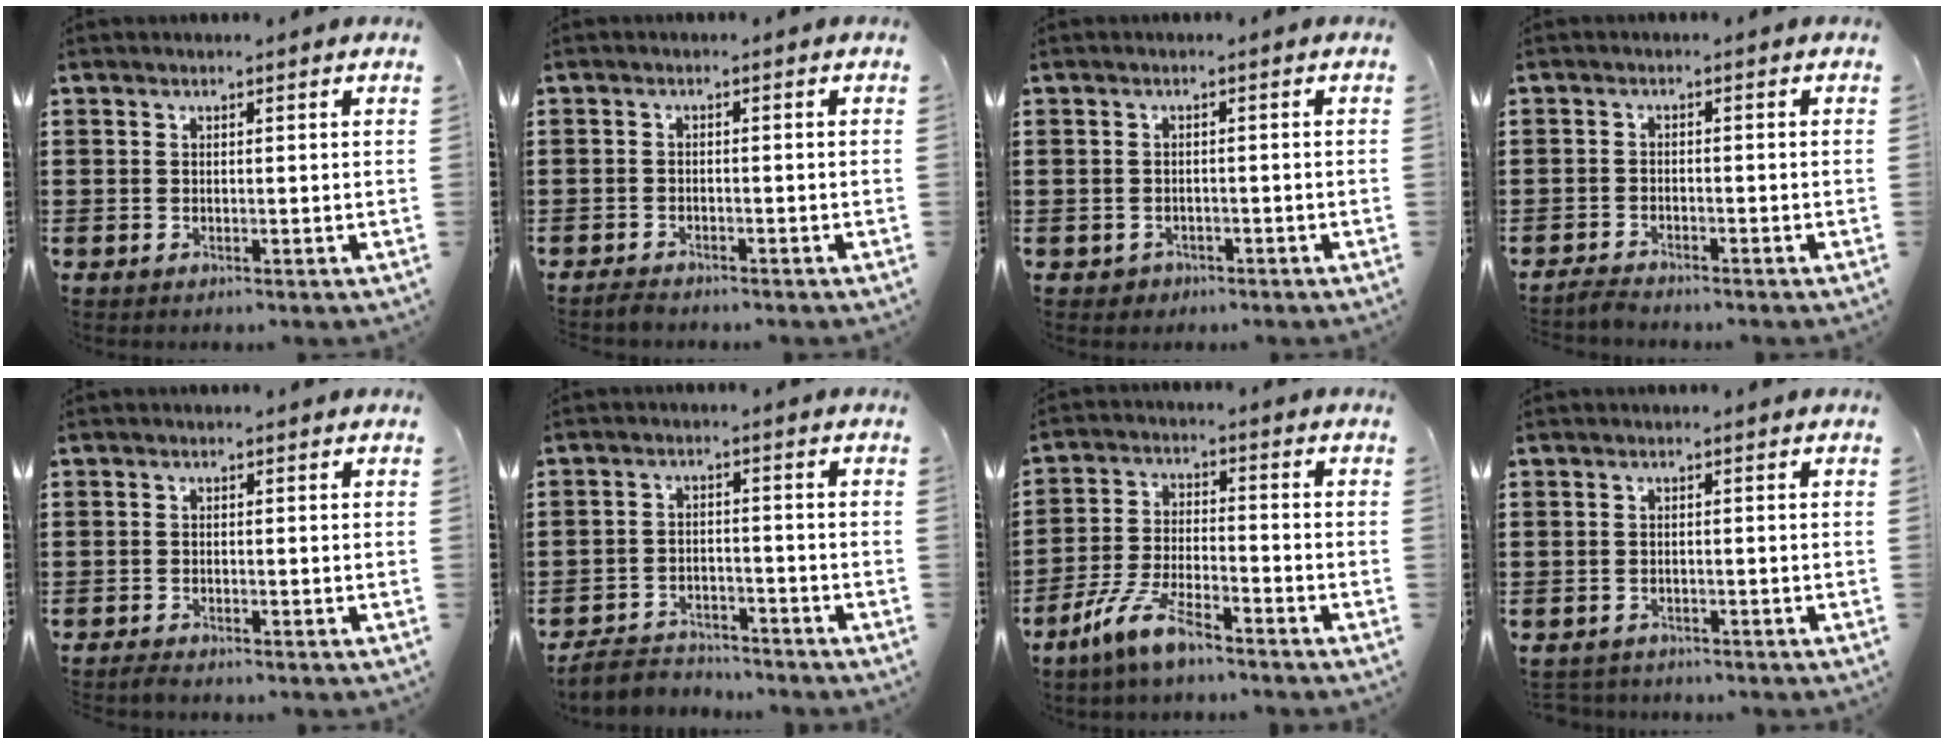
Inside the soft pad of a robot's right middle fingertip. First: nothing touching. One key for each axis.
{"total": 1.2, "fx": -1.2, "fy": 0.3, "fz": 0.2, "tx": -0.007, "ty": 0.001, "tz": -0.024}
{"total": 1.0, "fx": -0.7, "fy": 0.7, "fz": 0.0, "tx": -0.004, "ty": 0.002, "tz": -0.017}
{"total": 1.9, "fx": -1.9, "fy": 0.1, "fz": 0.3, "tx": -0.010, "ty": 0.002, "tz": -0.039}
{"total": 1.1, "fx": -1.1, "fy": 0.1, "fz": 0.2, "tx": -0.007, "ty": -0.001, "tz": -0.022}
{"total": 4.0, "fx": -3.8, "fy": 1.0, "fz": 0.4, "tx": -0.018, "ty": 0.005, "tz": -0.083}
{"total": 7.7, "fx": -6.0, "fy": 1.3, "fz": 4.7, "tx": -0.114, "ty": -0.005, "tz": -0.121}
{"total": 1.3, "fx": -1.3, "fy": 0.3, "fz": -0.1, "tx": -0.004, "ty": 0.001, "tz": -0.029}